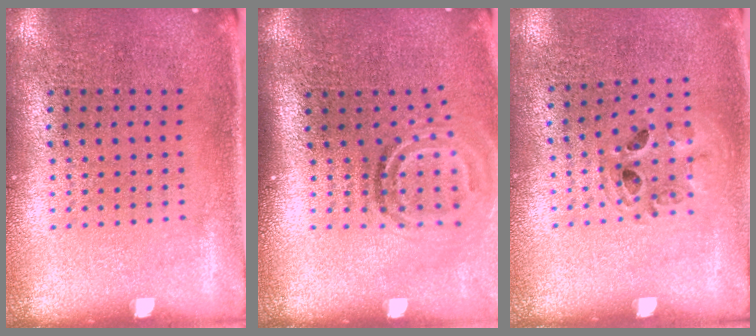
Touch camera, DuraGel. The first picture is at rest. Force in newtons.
{"total": 1.9, "press": 1.3, "slide": 1.4}
{"total": 0.9, "press": 0.9, "slide": 0.1}